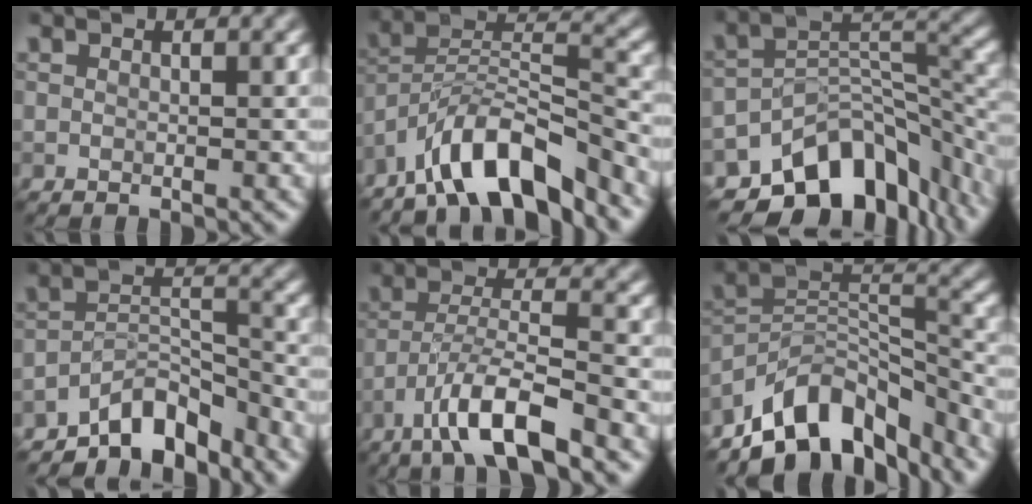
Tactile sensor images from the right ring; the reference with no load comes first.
{"total": 8.9, "force": [-6.8, 2.4, 5.3], "torque": [-0.078, 0.009, -0.130]}
{"total": 11.2, "force": [-7.5, 6.1, 5.6], "torque": [-0.083, -0.003, -0.130]}
{"total": 6.2, "force": [-5.2, 2.3, 2.5], "torque": [-0.021, 0.007, -0.097]}
{"total": 6.7, "force": [-4.5, 1.2, 4.9], "torque": [-0.083, 0.007, -0.084]}
{"total": 10.3, "force": [-7.9, 4.7, 4.7], "torque": [-0.066, 0.005, -0.147]}